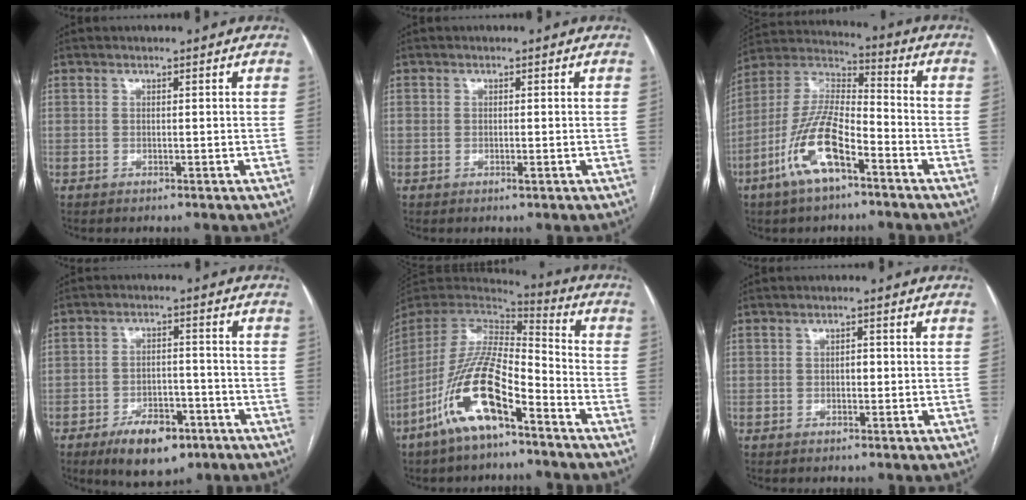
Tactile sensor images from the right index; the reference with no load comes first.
{"total": 1.0, "force": [-0.2, 0.5, 0.9], "torque": [-0.017, -0.001, -0.002]}
{"total": 13.5, "force": [-6.7, 3.8, 11.2], "torque": [-0.234, 0.003, -0.128]}
{"total": 9.1, "force": [-5.6, 4.2, 5.9], "torque": [-0.094, -0.003, -0.084]}
{"total": 16.1, "force": [-8.8, 3.6, 13.0], "torque": [-0.270, -0.016, -0.165]}
{"total": 1.6, "force": [-0.3, 0.8, 1.4], "torque": [-0.018, 0.004, -0.005]}